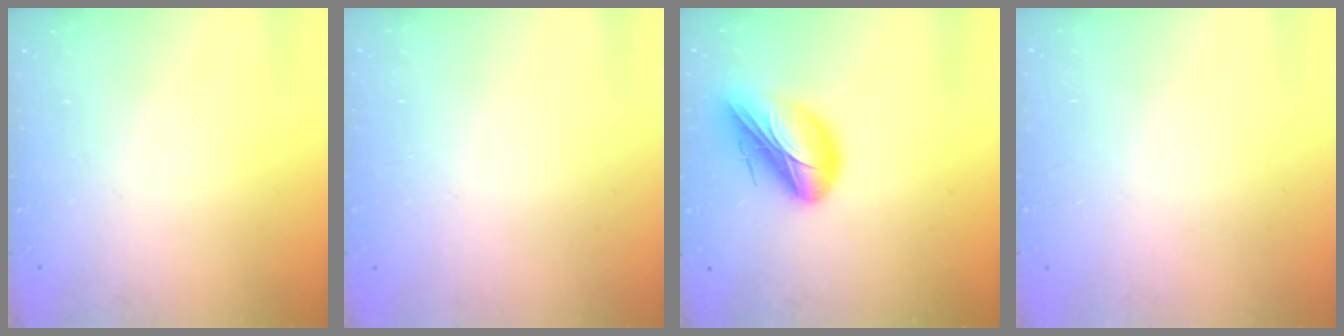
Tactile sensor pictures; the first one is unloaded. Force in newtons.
{"total": 2.1, "press": 2.1, "slide": 0.1}
{"total": 15.7, "press": 15.1, "slide": 4.1}
{"total": 2.2, "press": 2.2, "slide": 0.1}